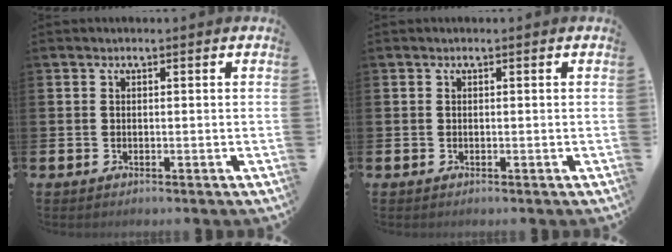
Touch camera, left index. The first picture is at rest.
{"total": 0.0}